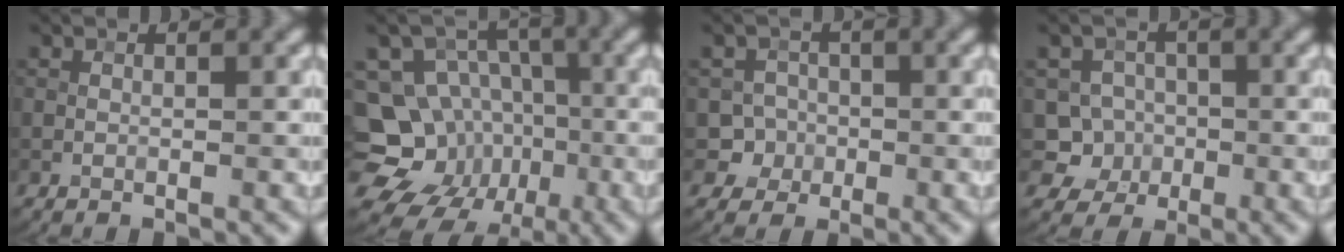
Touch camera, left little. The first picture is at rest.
{"total": 14.1, "force": [-4.5, 12.5, 4.7], "torque": [-0.097, -0.013, -0.084]}
{"total": 3.6, "force": [-1.1, 3.4, 0.3], "torque": [0.028, 0.004, -0.031]}
{"total": 5.1, "force": [-1.2, 4.9, 0.9], "torque": [0.005, 0.011, -0.042]}